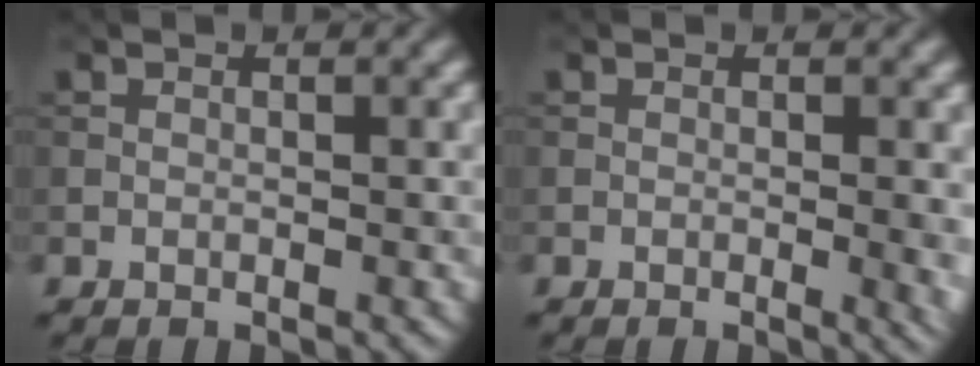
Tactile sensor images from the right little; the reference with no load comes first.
{"total": 2.4, "force": [-0.1, 0.6, 2.3], "torque": [-0.024, -0.004, -0.002]}